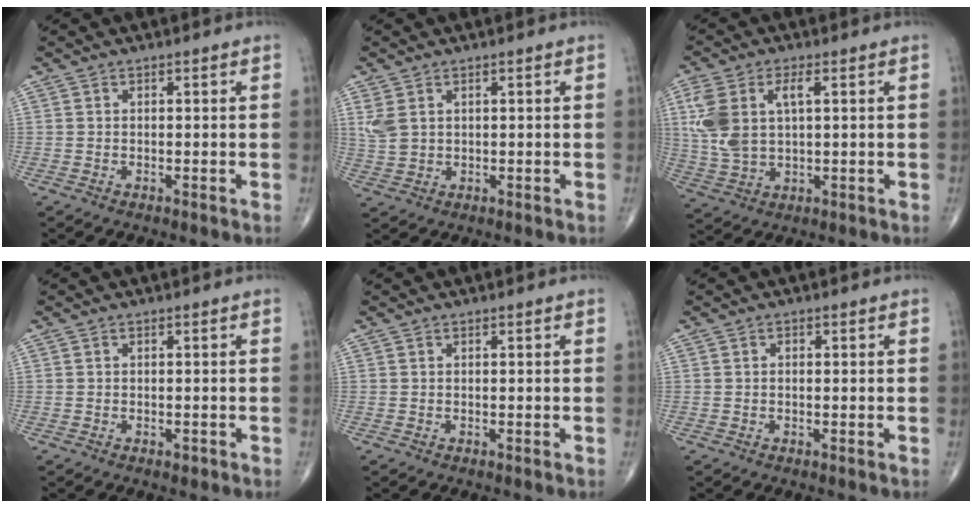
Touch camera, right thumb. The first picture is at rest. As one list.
[{"total": 3.7, "force": [1.4, 2.5, 2.4], "torque": [-0.058, -0.001, 0.038]}, {"total": 11.1, "force": [2.7, 5.7, 9.2], "torque": [-0.213, 0.006, 0.059]}, {"total": 0.8, "force": [-0.4, 0.5, 0.5], "torque": [-0.006, -0.001, -0.006]}, {"total": 0.0}, {"total": 0.5, "force": [0.0, 0.4, 0.4], "torque": [-0.010, 0.000, 0.001]}]